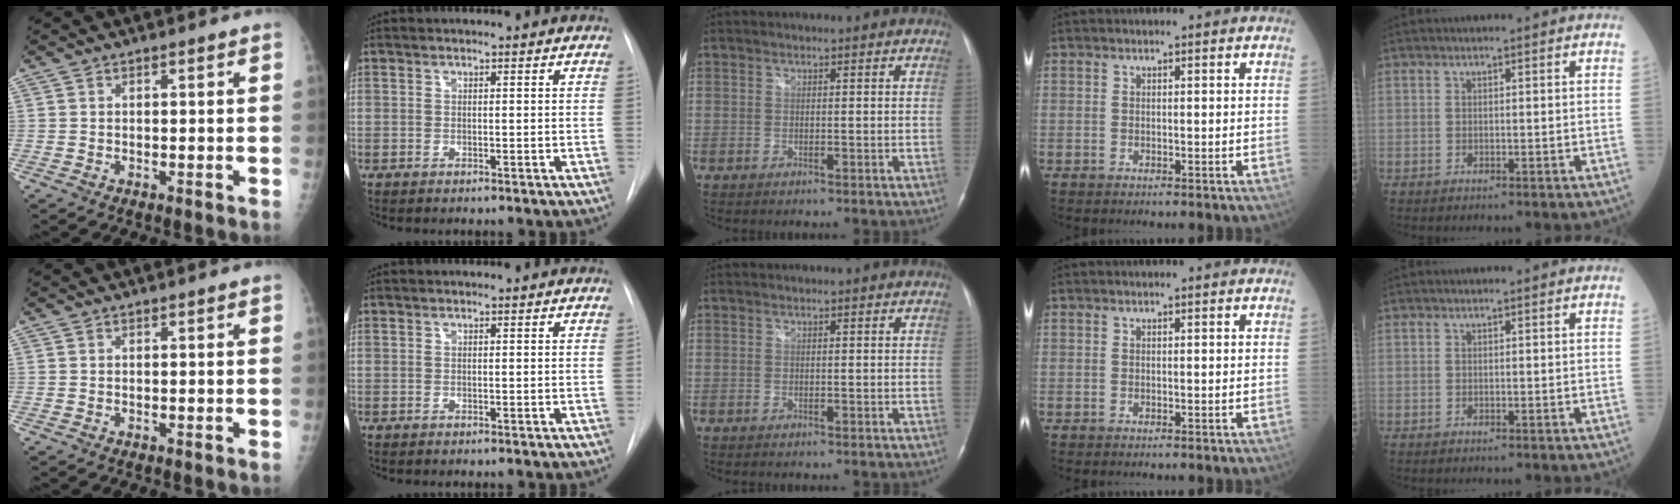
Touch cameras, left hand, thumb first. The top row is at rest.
{}